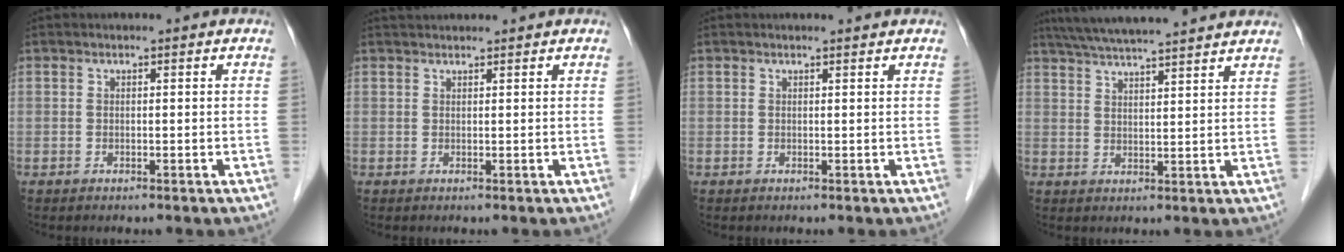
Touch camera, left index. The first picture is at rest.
{"total": 4.1, "force": [3.9, 0.7, 1.1], "torque": [-0.006, 0.034, 0.059]}
{"total": 1.8, "force": [1.7, 0.3, 0.4], "torque": [-0.002, 0.005, 0.021]}
{"total": 15.6, "force": [13.9, 0.9, 7.0], "torque": [-0.119, 0.037, 0.202]}